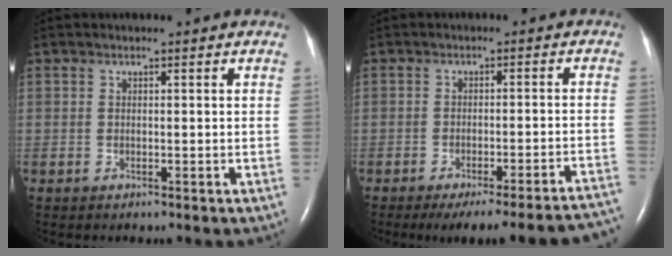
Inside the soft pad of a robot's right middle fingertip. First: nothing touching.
{"total": 19.3, "force": [-17.8, 0.5, 7.4], "torque": [-0.023, -0.003, -0.212]}